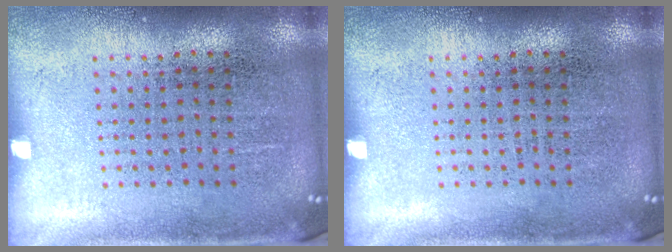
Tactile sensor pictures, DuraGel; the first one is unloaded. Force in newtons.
{"total": 0.0}